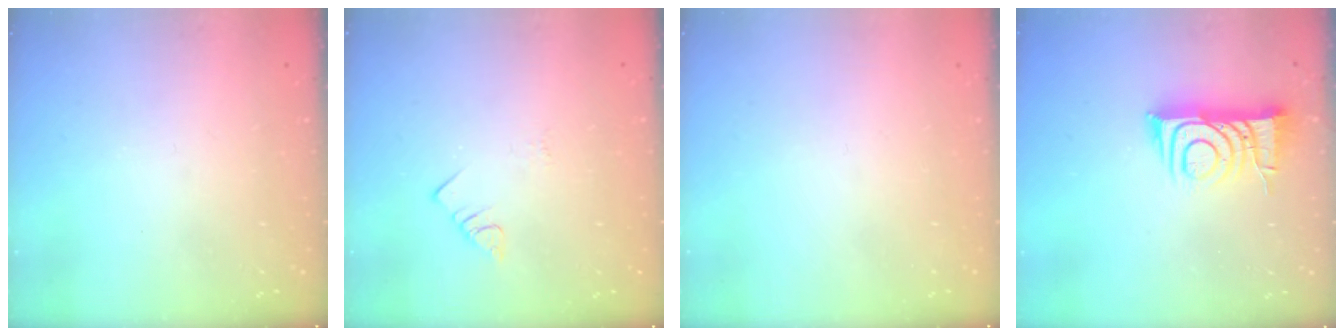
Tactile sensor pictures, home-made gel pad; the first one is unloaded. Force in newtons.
{"total": 2.4, "press": 2.3, "slide": 0.4}
{"total": 1.5, "press": 1.5, "slide": 0.1}
{"total": 9.8, "press": 9.7, "slide": 1.0}